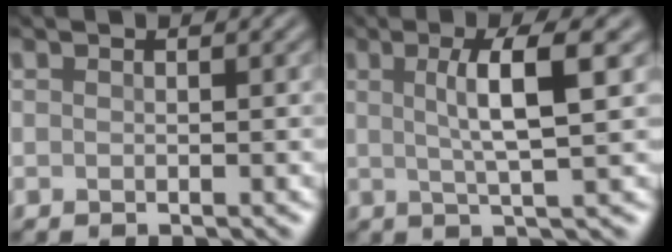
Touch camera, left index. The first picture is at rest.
{"total": 5.3, "force": [1.0, 1.1, 5.1], "torque": [-0.080, 0.003, 0.016]}